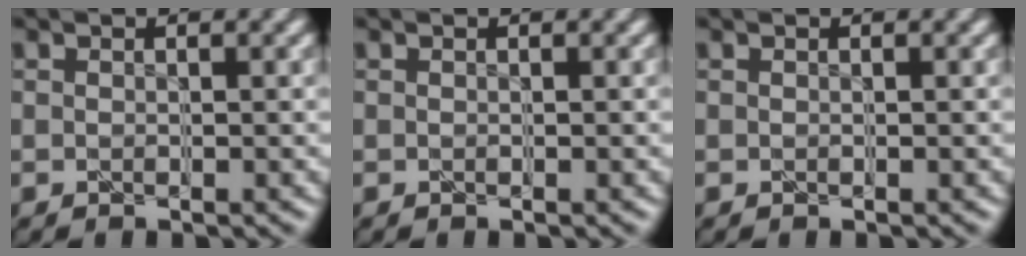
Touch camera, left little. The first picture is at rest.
{"total": 0.0}
{"total": 0.0}